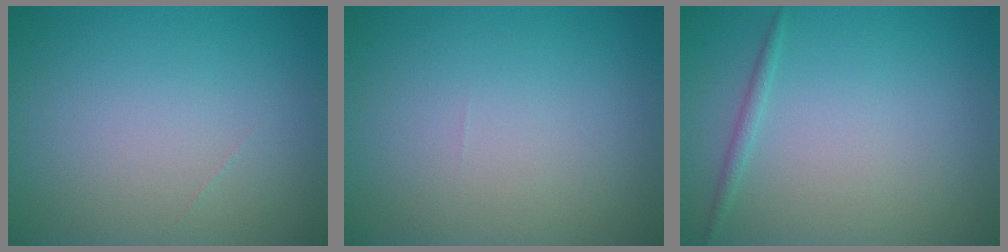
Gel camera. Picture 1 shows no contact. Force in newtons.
{"total": 0.0}
{"total": 0.9, "press": 0.9, "slide": 0.1}